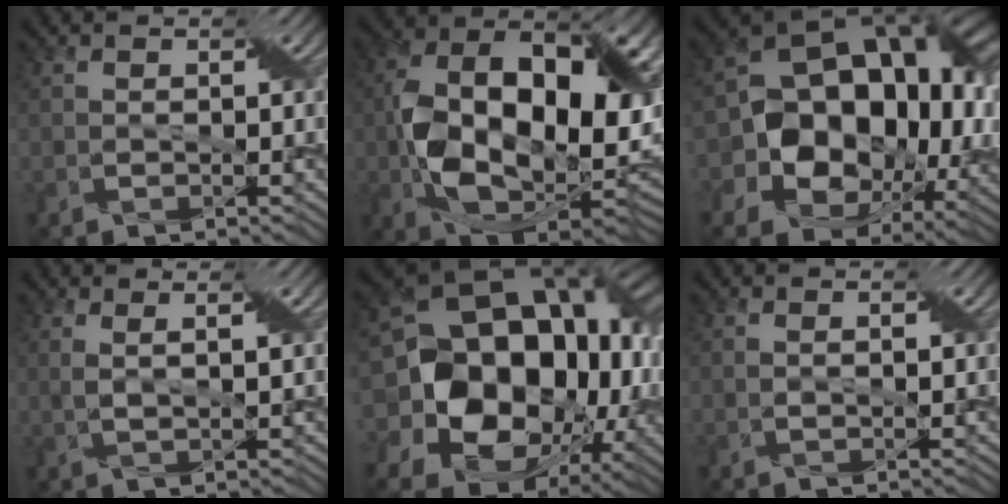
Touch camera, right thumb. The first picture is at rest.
{"total": 19.4, "force": [-0.1, 12.9, 14.5], "torque": [-0.285, -0.040, 0.032]}
{"total": 17.7, "force": [0.1, 13.7, 11.2], "torque": [-0.184, -0.034, 0.024]}
{"total": 2.5, "force": [1.6, 0.3, 1.9], "torque": [-0.030, -0.002, 0.028]}
{"total": 20.5, "force": [-0.1, 16.2, 12.6], "torque": [-0.244, -0.038, 0.018]}
{"total": 0.8, "force": [0.6, 0.2, 0.5], "torque": [-0.014, 0.002, 0.010]}